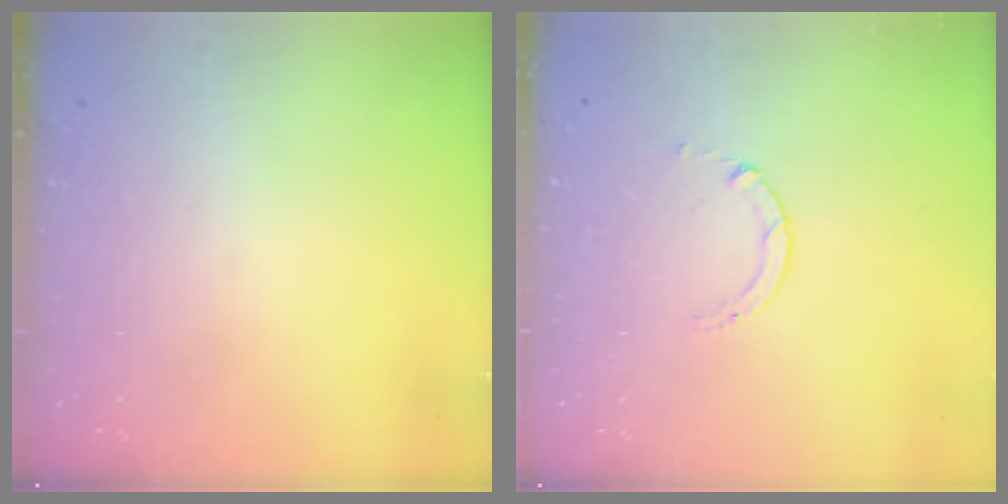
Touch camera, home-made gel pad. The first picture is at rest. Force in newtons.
{"total": 0.7, "press": 0.7, "slide": 0.1}